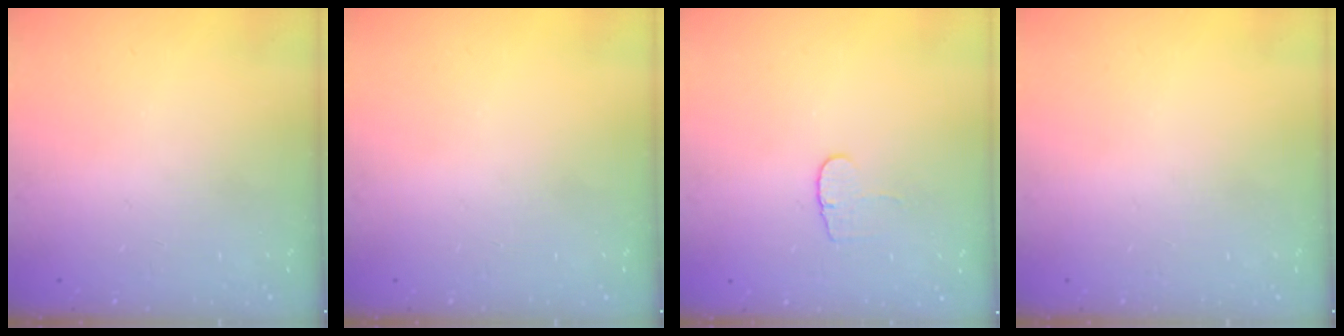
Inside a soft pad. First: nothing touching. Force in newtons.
{"total": 0.0}
{"total": 4.8, "press": 4.8, "slide": 0.4}
{"total": 0.0}